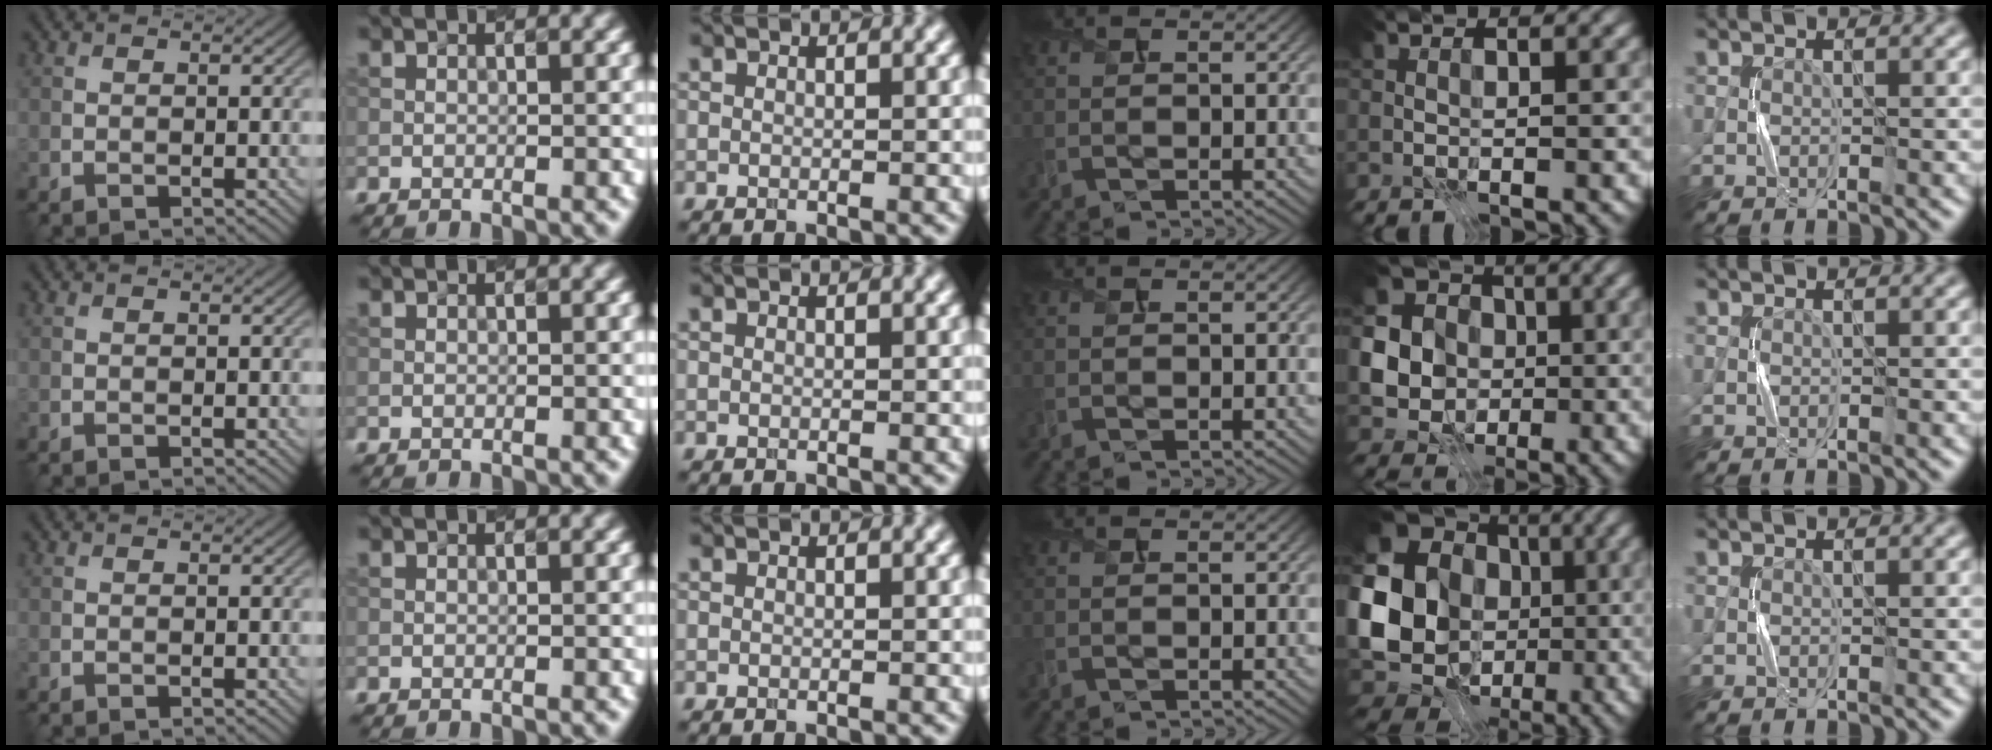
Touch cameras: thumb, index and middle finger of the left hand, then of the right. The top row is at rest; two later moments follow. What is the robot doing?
{"motion": "press", "object": "calculator"}